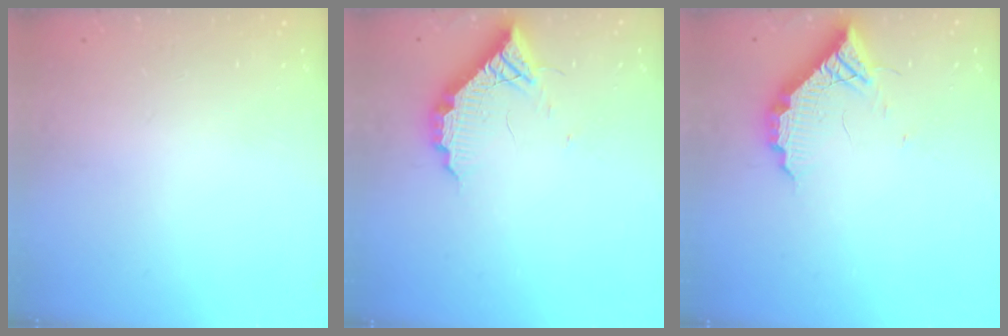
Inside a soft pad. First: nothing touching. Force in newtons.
{"total": 11.1, "press": 11.1, "slide": 0.5}
{"total": 11.1, "press": 11.1, "slide": 0.5}